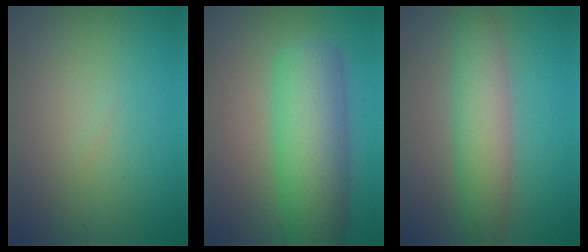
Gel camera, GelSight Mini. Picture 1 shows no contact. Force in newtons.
{"total": 8.1, "press": 8.1, "slide": 0.2}
{"total": 4.7, "press": 4.7, "slide": 0.1}